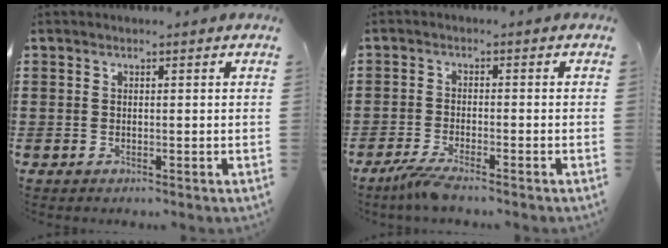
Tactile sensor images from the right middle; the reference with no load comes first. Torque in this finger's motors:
{"motor_torque": [1.07, 0.20, 0.05, 0.08]}